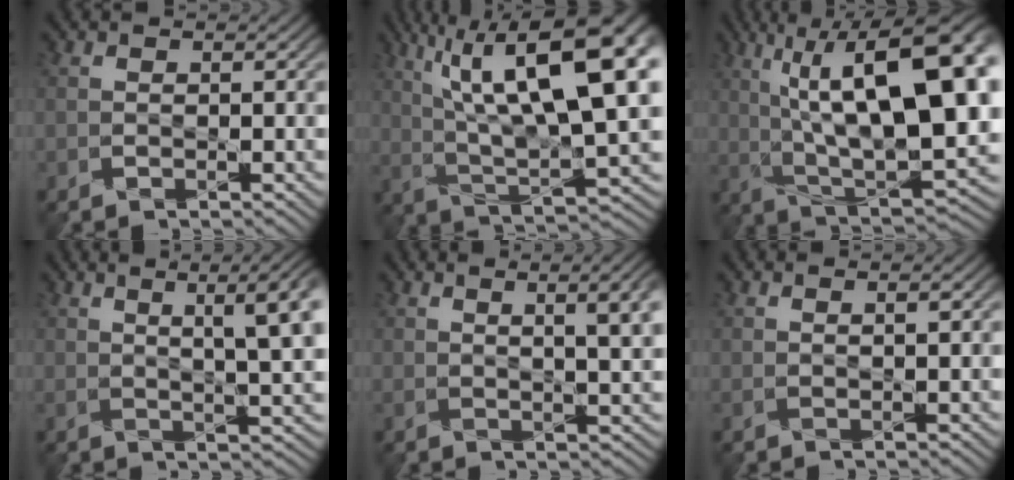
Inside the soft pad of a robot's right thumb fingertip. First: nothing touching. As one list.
[{"total": 18.4, "force": [7.2, 5.6, 16.0], "torque": [-0.258, 0.027, 0.131]}, {"total": 19.9, "force": [5.1, 7.7, 17.6], "torque": [-0.252, 0.029, 0.084]}, {"total": 9.9, "force": [3.2, 2.8, 8.9], "torque": [-0.096, 0.036, 0.046]}, {"total": 7.3, "force": [2.4, 2.3, 6.5], "torque": [-0.048, 0.027, 0.027]}, {"total": 1.2, "force": [0.8, 0.1, 0.9], "torque": [-0.009, 0.011, 0.011]}]